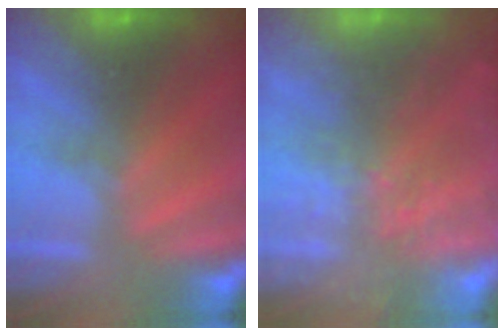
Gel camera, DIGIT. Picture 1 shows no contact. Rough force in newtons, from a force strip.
{"total": 8.7}